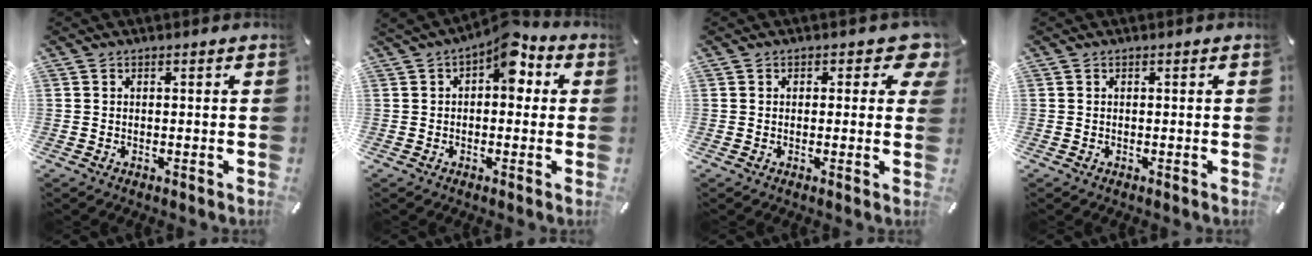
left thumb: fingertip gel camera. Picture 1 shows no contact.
{"total": 8.6, "force": [3.1, 4.7, 6.4], "torque": [-0.087, -0.012, 0.049]}
{"total": 4.7, "force": [2.0, 2.9, 3.1], "torque": [-0.026, -0.004, 0.028]}
{"total": 0.0}